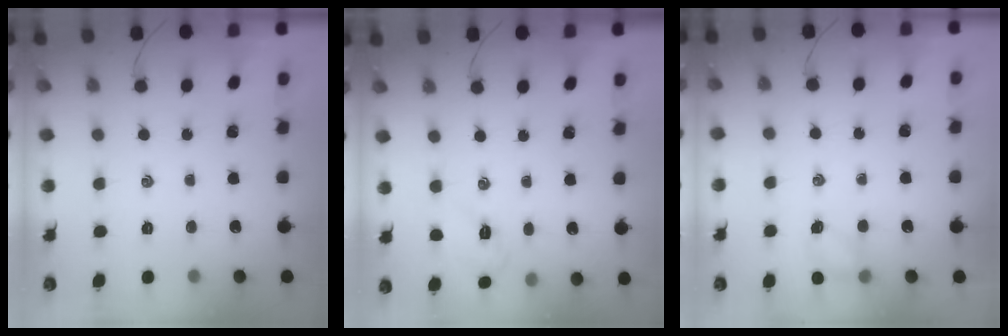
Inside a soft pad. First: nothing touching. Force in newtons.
{"total": 3.9, "press": 3.8, "slide": 1.0}
{"total": 4.6, "press": 4.4, "slide": 1.3}